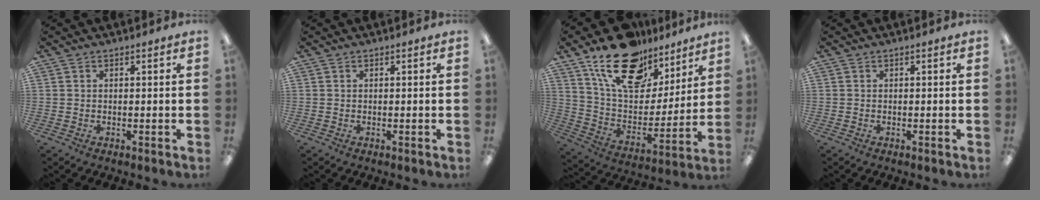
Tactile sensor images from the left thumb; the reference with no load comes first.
{"total": 0.0}
{"total": 21.5, "force": [14.8, 11.4, 10.6], "torque": [-0.180, -0.080, 0.264]}
{"total": 0.0}